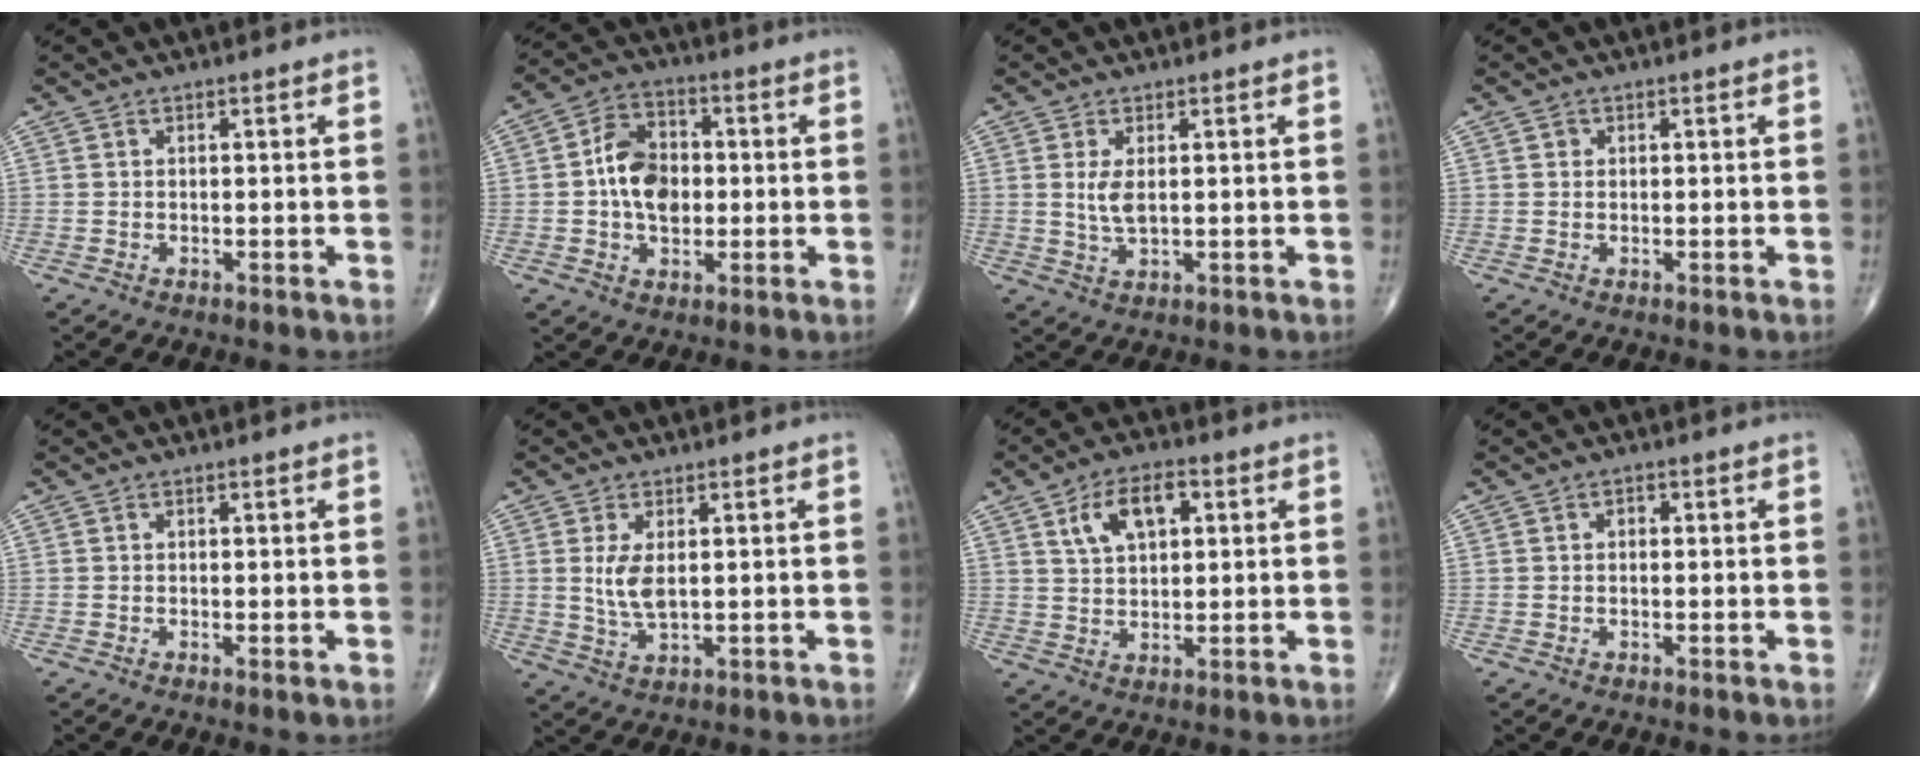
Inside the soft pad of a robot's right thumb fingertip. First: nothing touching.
{"total": 10.3, "force": [-0.1, 7.2, 7.3], "torque": [-0.103, 0.017, -0.009]}
{"total": 3.7, "force": [0.7, 1.6, 3.2], "torque": [-0.066, -0.010, 0.020]}
{"total": 0.8, "force": [0.2, 0.7, 0.2], "torque": [0.003, 0.001, 0.003]}
{"total": 0.5, "force": [-0.1, 0.1, 0.5], "torque": [-0.009, -0.003, -0.004]}
{"total": 5.1, "force": [0.9, 2.3, 4.4], "torque": [-0.089, -0.012, 0.025]}
{"total": 8.8, "force": [3.3, 4.8, 6.6], "torque": [-0.102, 0.000, 0.057]}
{"total": 1.0, "force": [0.2, 0.8, 0.7], "torque": [-0.003, 0.003, 0.000]}